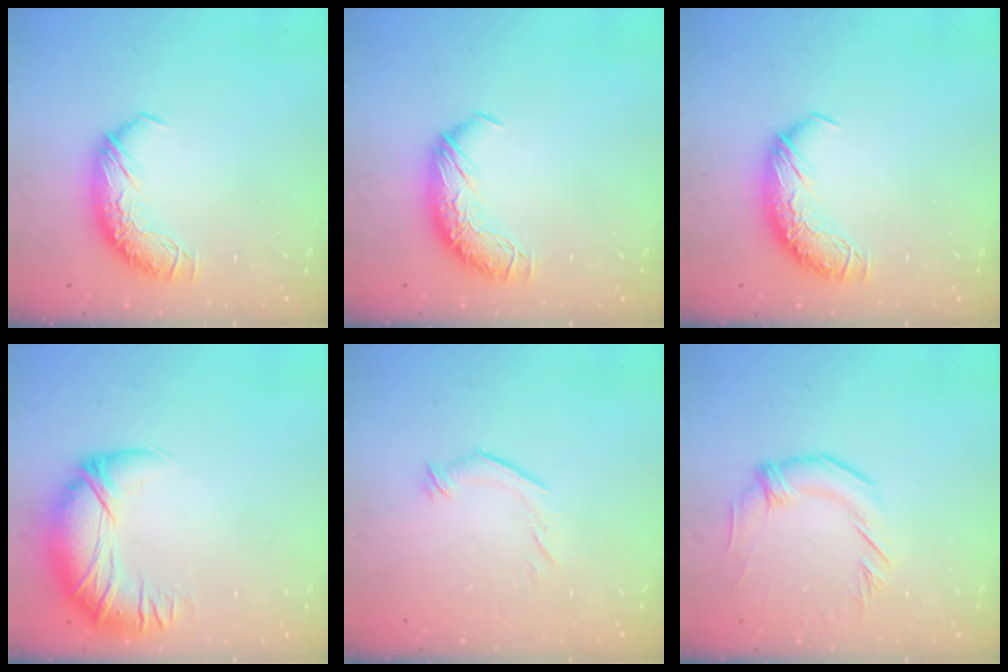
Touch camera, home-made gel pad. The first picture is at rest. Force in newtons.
{"total": 0.0}
{"total": 0.0}
{"total": 3.0, "press": 0.1, "slide": 3.0}
{"total": 4.7, "press": 4.5, "slide": 1.4}
{"total": 1.3, "press": 1.3, "slide": 0.4}